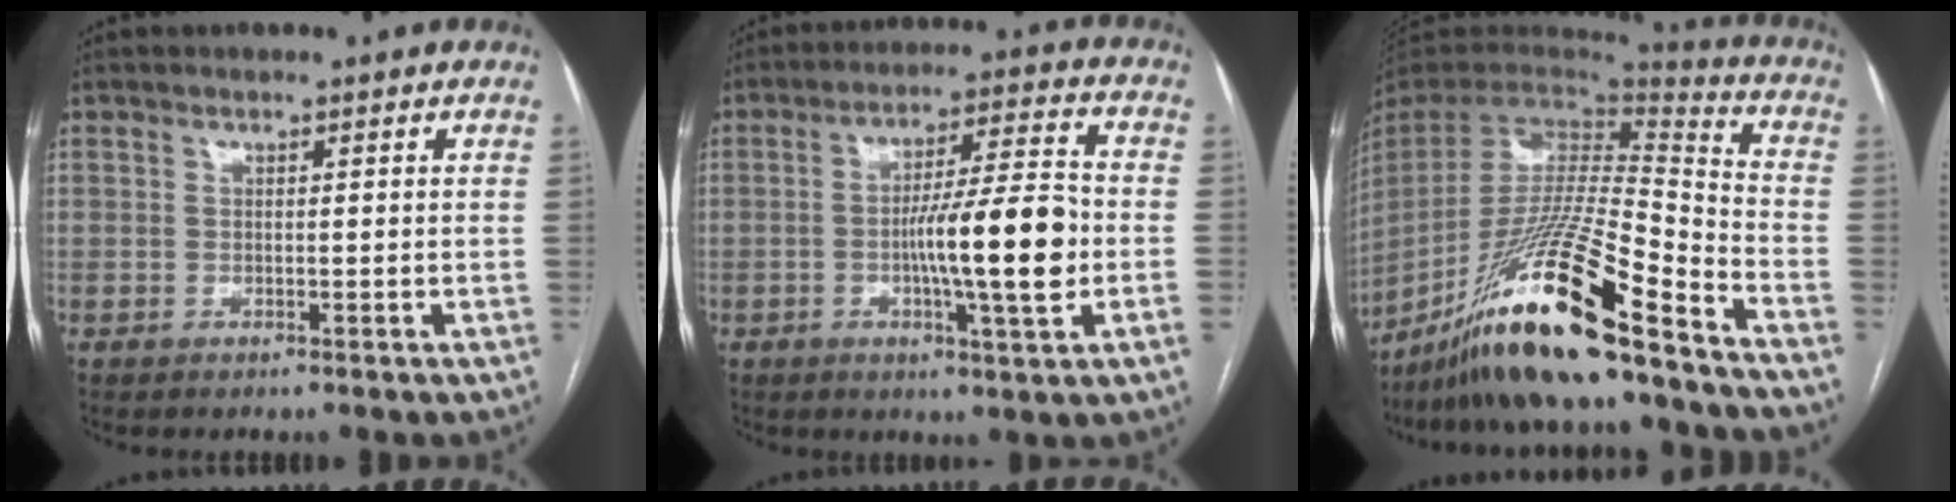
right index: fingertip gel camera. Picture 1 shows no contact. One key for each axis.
{"total": 13.3, "fx": -2.5, "fy": 0.1, "fz": 13.1, "tx": -0.213, "ty": 0.000, "tz": -0.044}
{"total": 25.4, "fx": -18.4, "fy": 1.1, "fz": 17.5, "tx": -0.335, "ty": -0.038, "tz": -0.333}